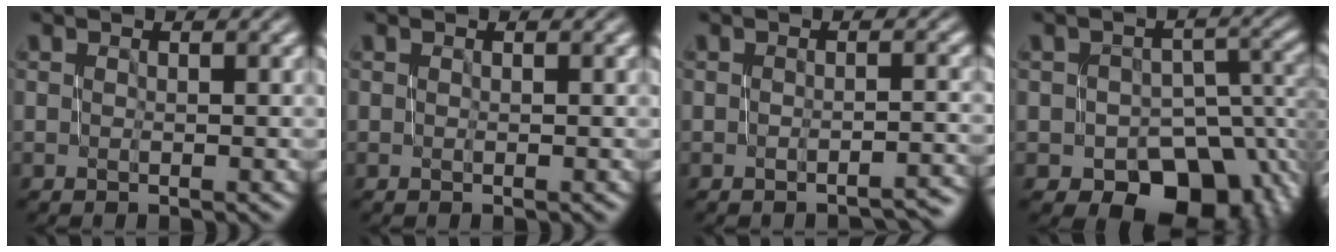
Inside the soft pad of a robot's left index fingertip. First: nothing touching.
{"total": 0.0}
{"total": 2.0, "force": [-1.6, 0.5, 1.1], "torque": [-0.004, 0.003, -0.025]}
{"total": 9.5, "force": [-4.5, 6.5, 5.4], "torque": [-0.059, -0.018, -0.048]}